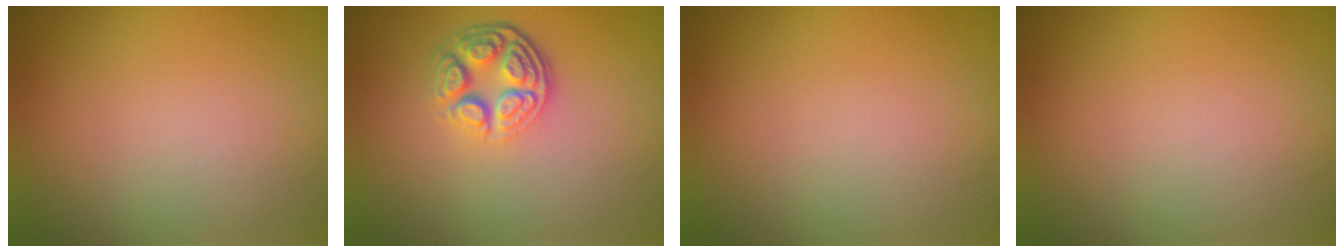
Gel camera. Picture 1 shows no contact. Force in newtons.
{"total": 4.5, "press": 3.4, "slide": 3.0}
{"total": 0.0}
{"total": 0.0}